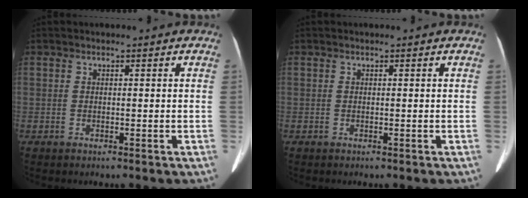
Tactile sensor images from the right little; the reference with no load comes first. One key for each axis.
{"total": 0.0}